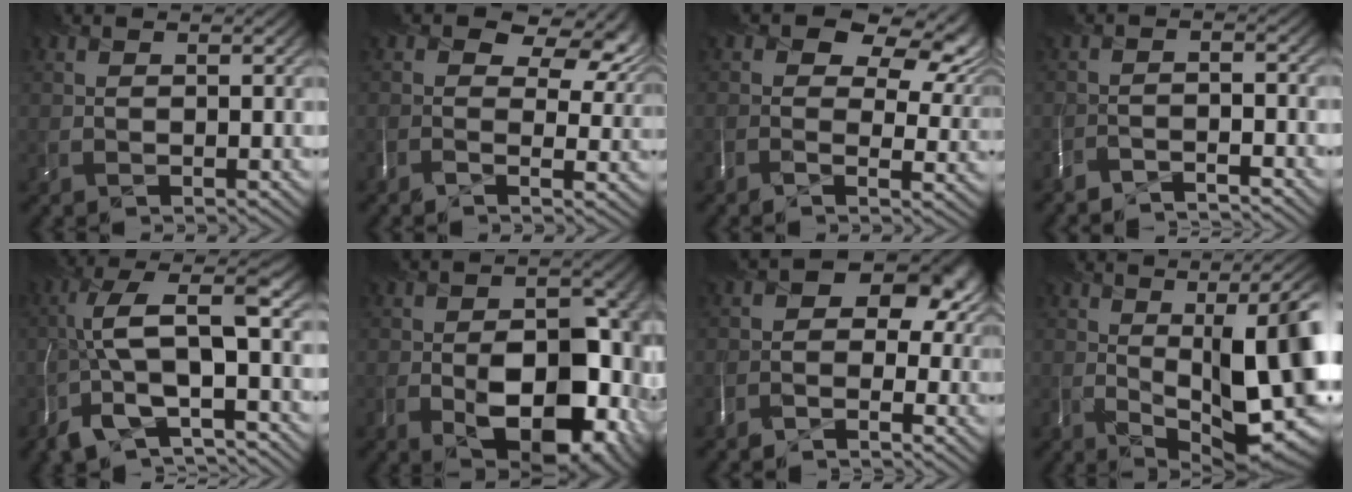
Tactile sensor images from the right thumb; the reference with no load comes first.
{"total": 7.1, "force": [1.9, 4.3, 5.3], "torque": [-0.079, -0.008, 0.031]}
{"total": 9.4, "force": [3.3, 5.8, 6.7], "torque": [-0.102, -0.003, 0.059]}
{"total": 4.1, "force": [-4.0, -0.6, 0.2], "torque": [0.008, -0.002, -0.075]}
{"total": 10.0, "force": [-4.3, 2.8, 8.6], "torque": [-0.176, 0.008, -0.084]}
{"total": 12.1, "force": [-4.4, 6.5, 9.1], "torque": [-0.114, -0.037, -0.048]}
{"total": 5.6, "force": [-1.7, 3.3, 4.1], "torque": [-0.043, 0.000, -0.041]}
{"total": 14.4, "force": [-1.4, 4.2, 13.6], "torque": [-0.180, -0.008, -0.002]}